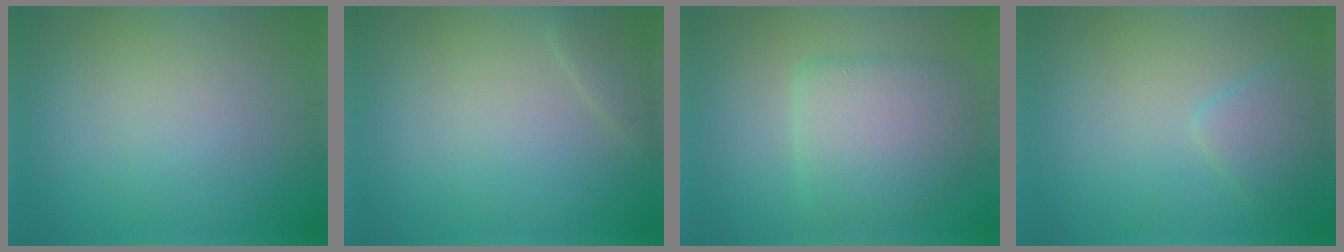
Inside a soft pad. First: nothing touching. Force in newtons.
{"total": 1.4, "press": 1.4, "slide": 0.1}
{"total": 5.1, "press": 5.1, "slide": 0.4}
{"total": 2.5, "press": 2.5, "slide": 0.2}